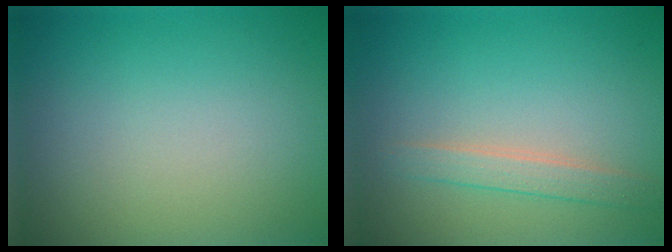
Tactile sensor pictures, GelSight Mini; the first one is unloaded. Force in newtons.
{"total": 1.8, "press": 1.8, "slide": 0.1}